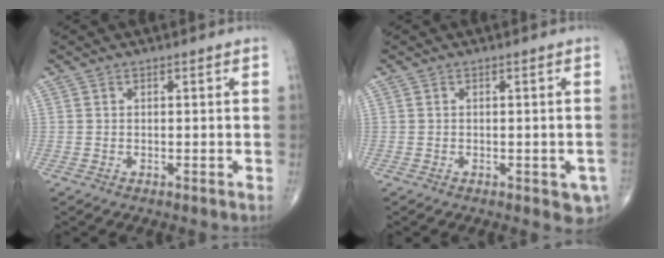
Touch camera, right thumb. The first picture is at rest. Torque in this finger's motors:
{"motor_torque": [0.75, 0.49, 0.21, -0.27, 0.06]}